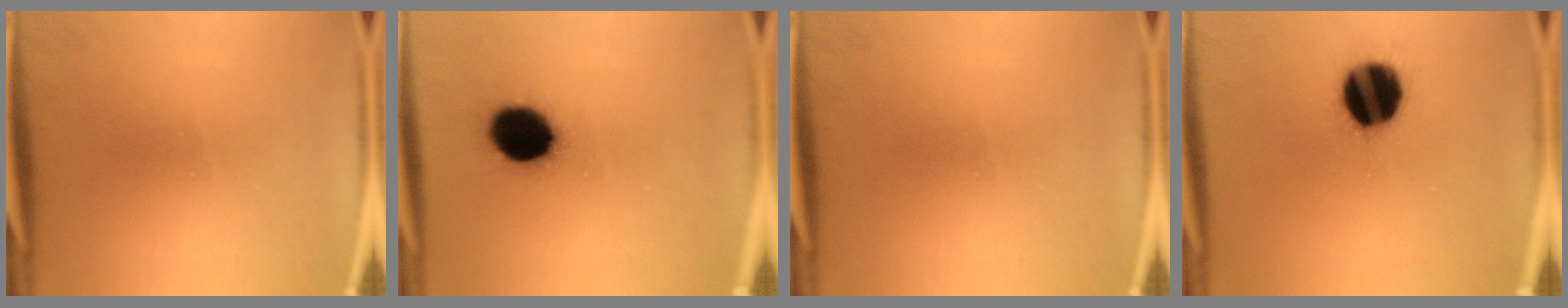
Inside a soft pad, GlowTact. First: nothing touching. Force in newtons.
{"total": 14.3}
{"total": 0.0}
{"total": 17.1}